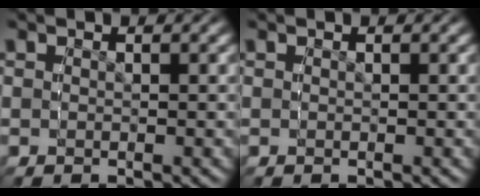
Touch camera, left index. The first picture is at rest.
{"total": 0.0}